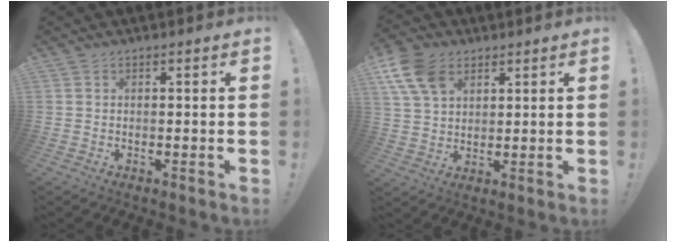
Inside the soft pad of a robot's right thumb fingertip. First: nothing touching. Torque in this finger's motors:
{"motor_torque": [-0.81, 1.03, 0.90, 0.16, 0.35]}